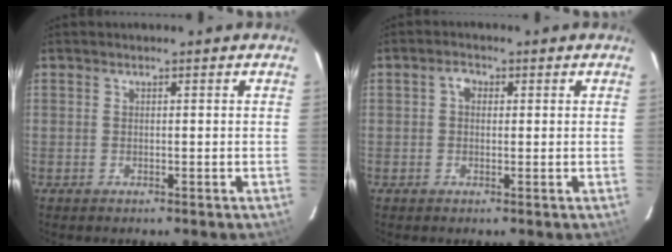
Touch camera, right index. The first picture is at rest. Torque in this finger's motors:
{"motor_torque": [0.40, 0.06, 0.14, 0.04]}